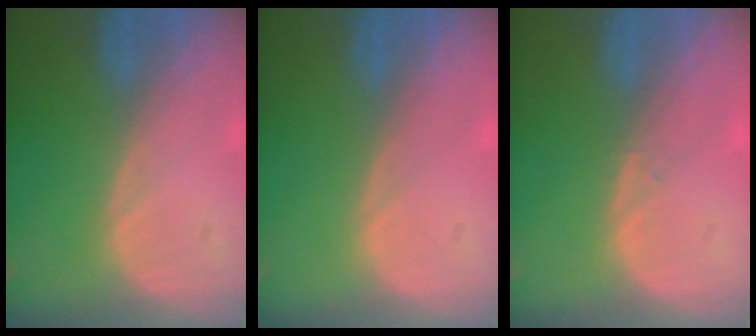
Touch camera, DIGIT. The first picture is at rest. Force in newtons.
{"total": 0.0}
{"total": 0.6, "press": 0.5, "slide": 0.4}